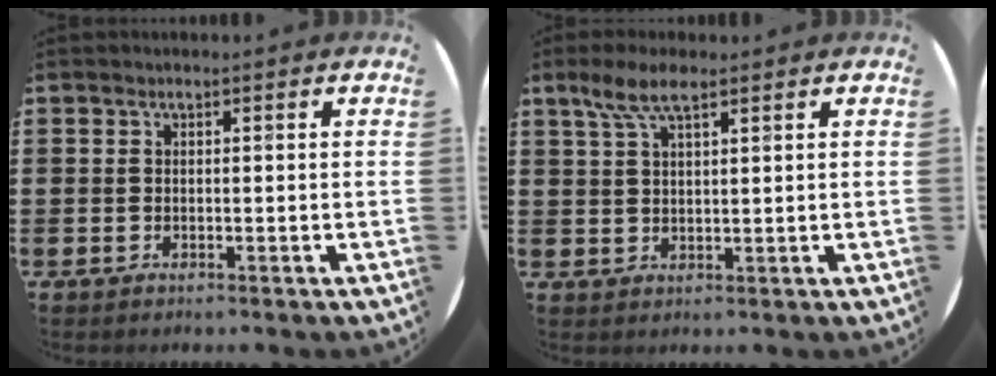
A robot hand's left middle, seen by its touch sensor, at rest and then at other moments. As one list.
[{"total": 5.1, "force": [3.3, 1.5, 3.6], "torque": [-0.077, 0.008, 0.058]}]